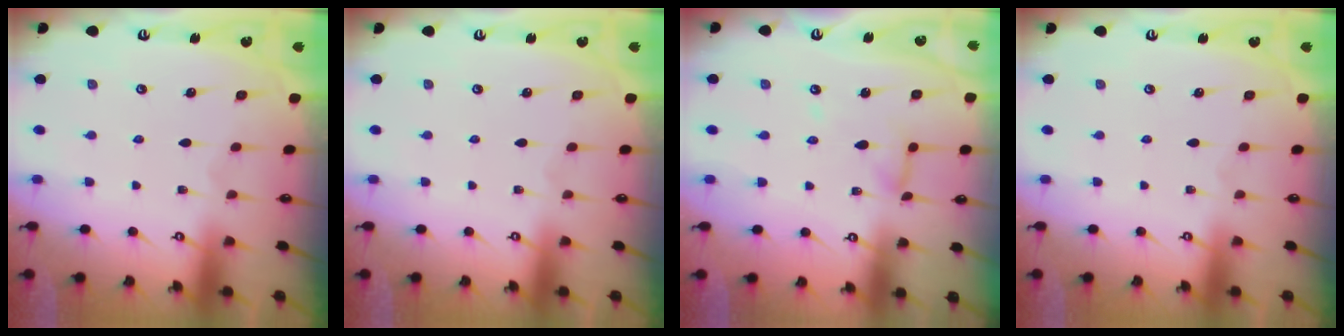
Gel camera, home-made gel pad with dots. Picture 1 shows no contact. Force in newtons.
{"total": 0.0}
{"total": 7.0, "press": 7.0, "slide": 0.5}
{"total": 0.0}